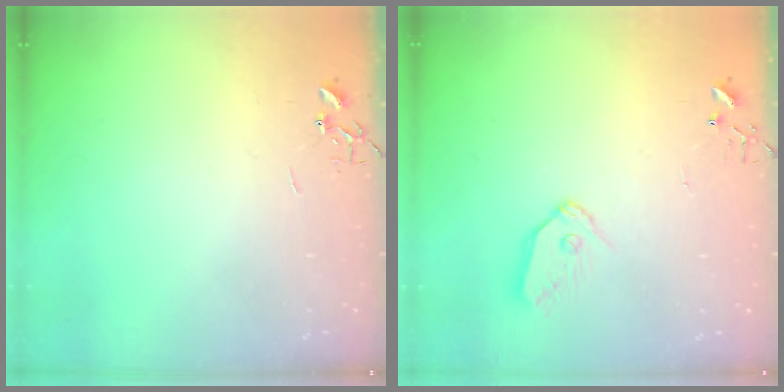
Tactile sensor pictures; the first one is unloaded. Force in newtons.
{"total": 8.4, "press": 8.4, "slide": 0.5}